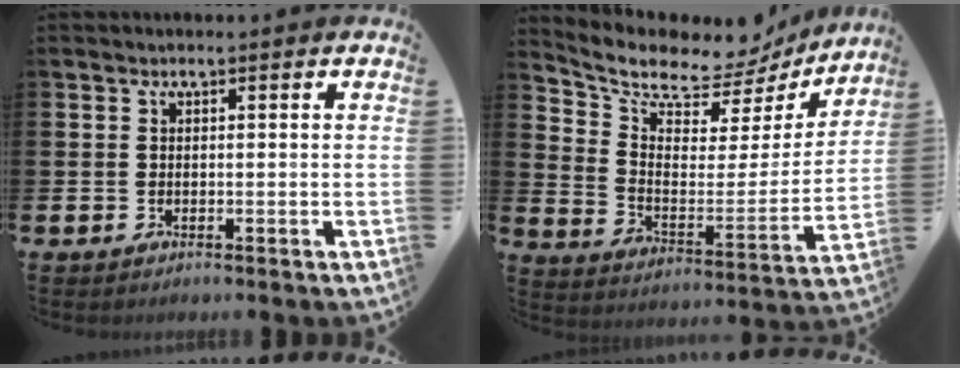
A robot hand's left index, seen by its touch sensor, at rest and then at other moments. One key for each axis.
{"total": 8.8, "fx": 8.0, "fy": 3.0, "fz": 2.1, "tx": -0.078, "ty": -0.068, "tz": 0.130}